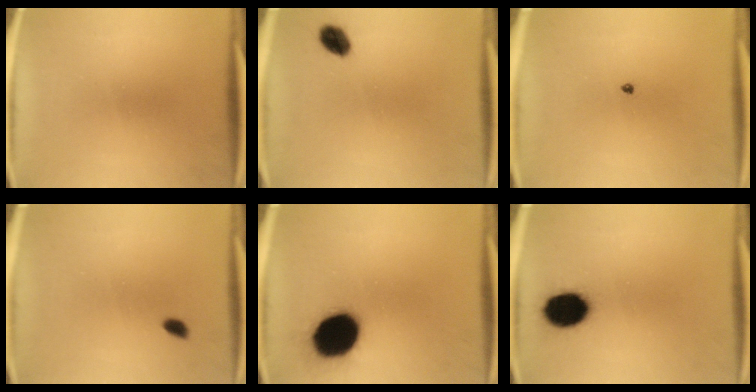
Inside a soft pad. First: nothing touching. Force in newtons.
{"total": 4.3}
{"total": 0.6}
{"total": 1.4}
{"total": 18.7}
{"total": 11.5}